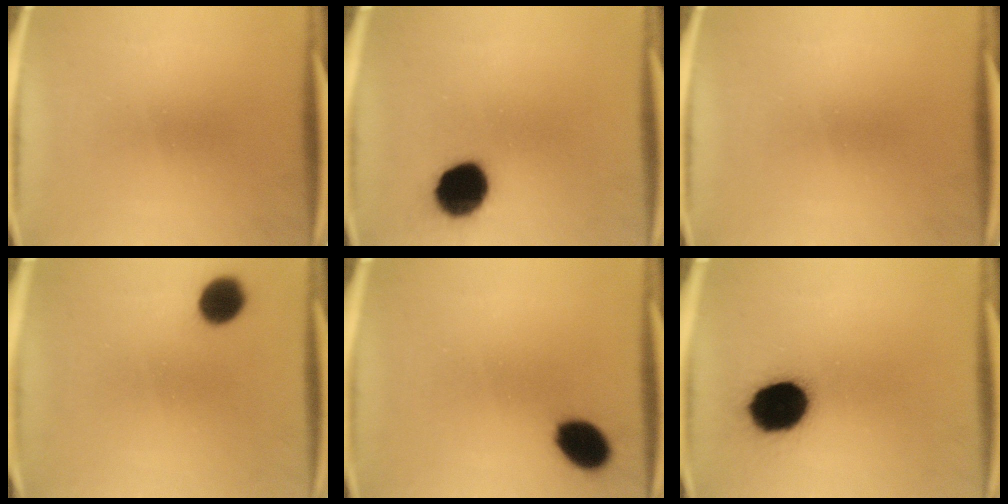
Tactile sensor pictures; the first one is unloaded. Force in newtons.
{"total": 12.6}
{"total": 0.0}
{"total": 6.7}
{"total": 8.4}
{"total": 16.2}